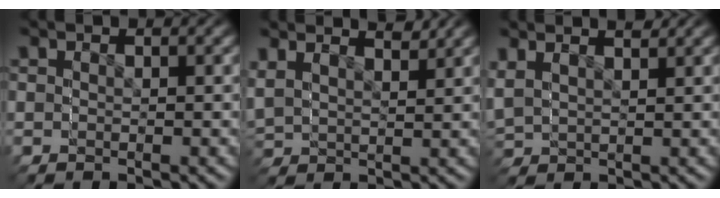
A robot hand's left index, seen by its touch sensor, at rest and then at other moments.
{"total": 3.3, "force": [2.9, 1.7, -0.3], "torque": [-0.031, 0.002, 0.050]}
{"total": 2.8, "force": [1.7, 2.1, 0.6], "torque": [-0.039, -0.004, 0.035]}